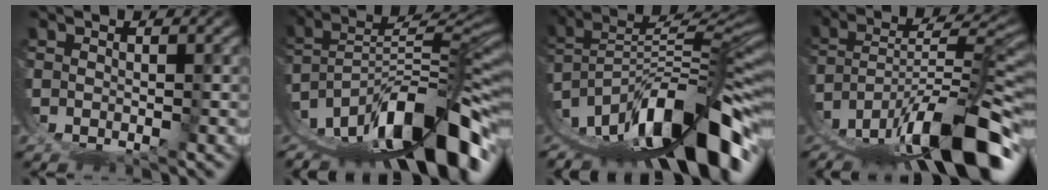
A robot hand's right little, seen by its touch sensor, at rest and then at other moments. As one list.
[{"total": 12.8, "force": [-4.1, 6.1, 10.5], "torque": [-0.160, -0.008, -0.049]}, {"total": 14.3, "force": [-3.6, 7.4, 11.7], "torque": [-0.182, -0.006, -0.043]}, {"total": 11.0, "force": [-4.7, 4.4, 8.9], "torque": [-0.136, -0.011, -0.053]}]